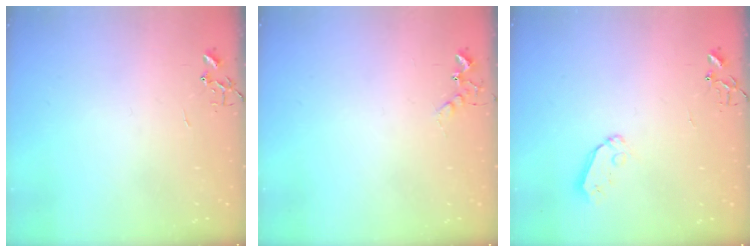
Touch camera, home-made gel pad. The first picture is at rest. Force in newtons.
{"total": 5.2, "press": 5.1, "slide": 0.9}
{"total": 6.1, "press": 6.0, "slide": 0.4}